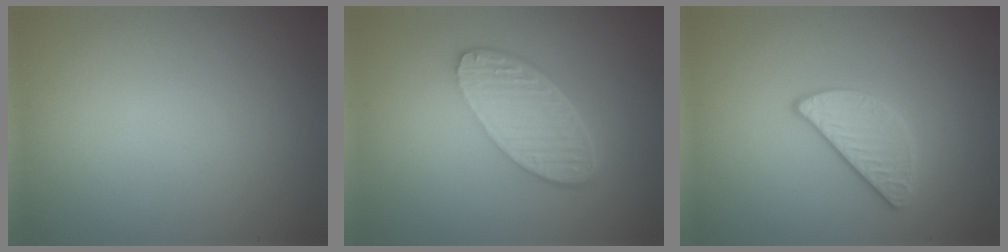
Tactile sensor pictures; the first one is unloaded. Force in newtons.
{"total": 5.9, "press": 4.2, "slide": 4.1}
{"total": 2.6, "press": 2.5, "slide": 0.8}